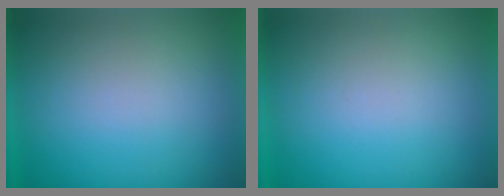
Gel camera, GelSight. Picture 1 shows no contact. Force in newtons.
{"total": 0.0}